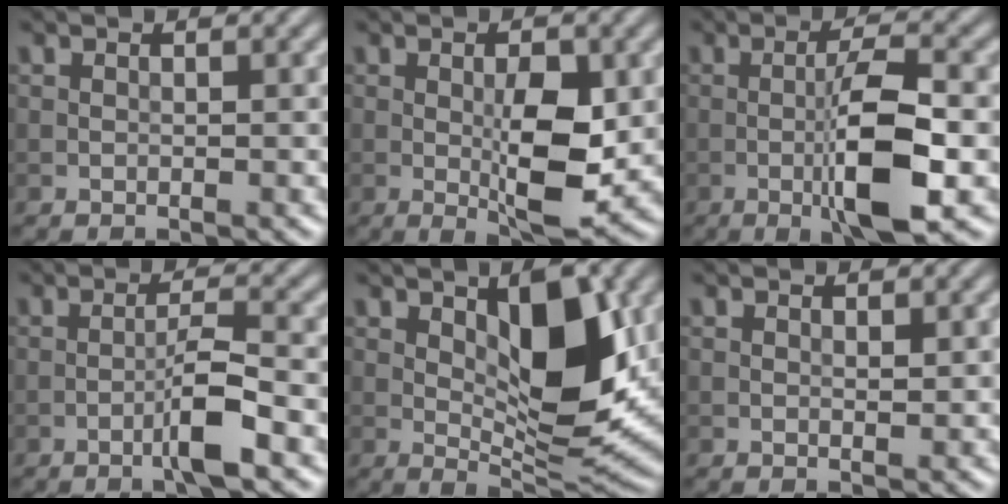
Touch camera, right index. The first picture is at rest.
{"total": 5.8, "force": [-0.3, 2.1, 5.4], "torque": [-0.089, -0.009, 0.000]}
{"total": 7.4, "force": [-1.7, 1.6, 7.0], "torque": [-0.119, 0.003, -0.032]}
{"total": 3.5, "force": [-1.6, 0.1, 3.2], "torque": [-0.055, 0.011, -0.036]}
{"total": 8.9, "force": [1.8, 3.6, 7.9], "torque": [-0.121, -0.007, 0.033]}
{"total": 0.5, "force": [0.3, 0.1, 0.4], "torque": [-0.006, -0.003, 0.005]}